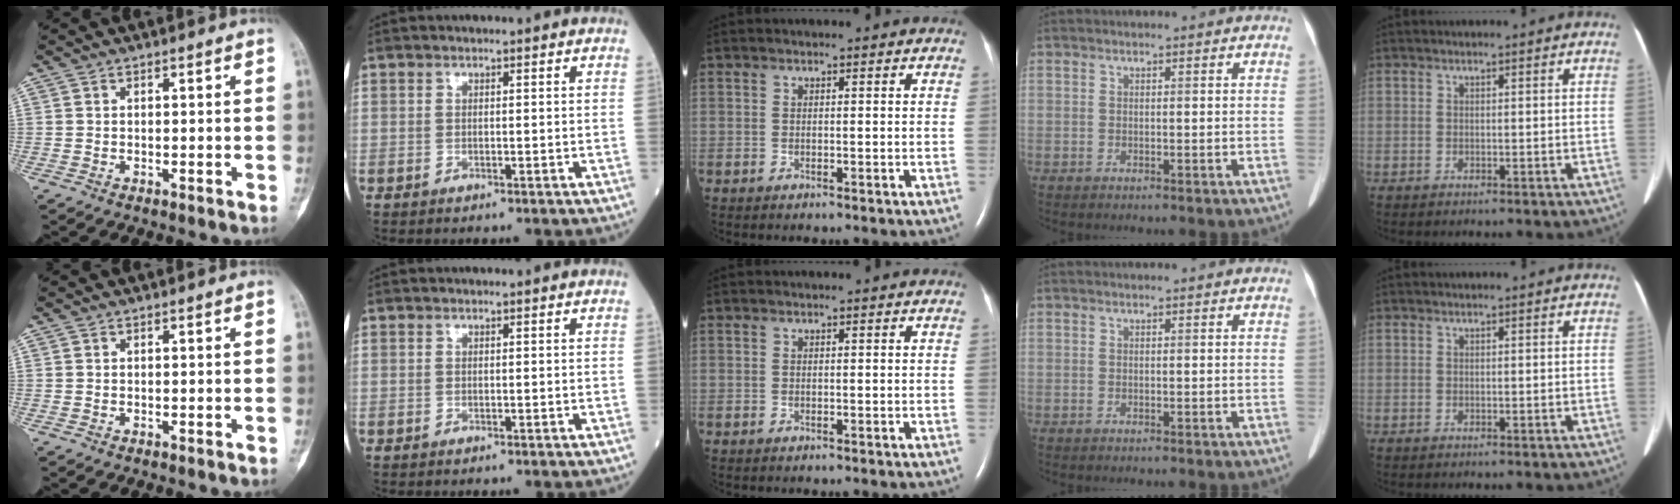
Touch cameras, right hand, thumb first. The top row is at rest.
{}